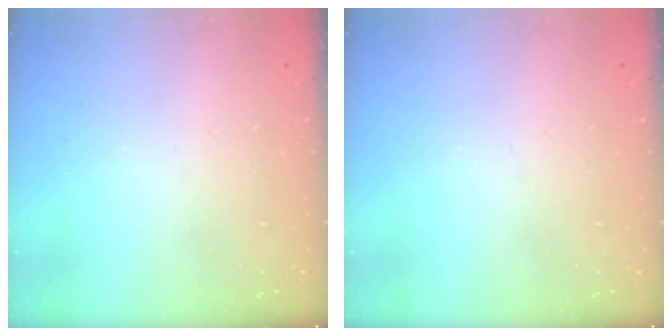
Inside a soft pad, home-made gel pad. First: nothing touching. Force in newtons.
{"total": 0.0}